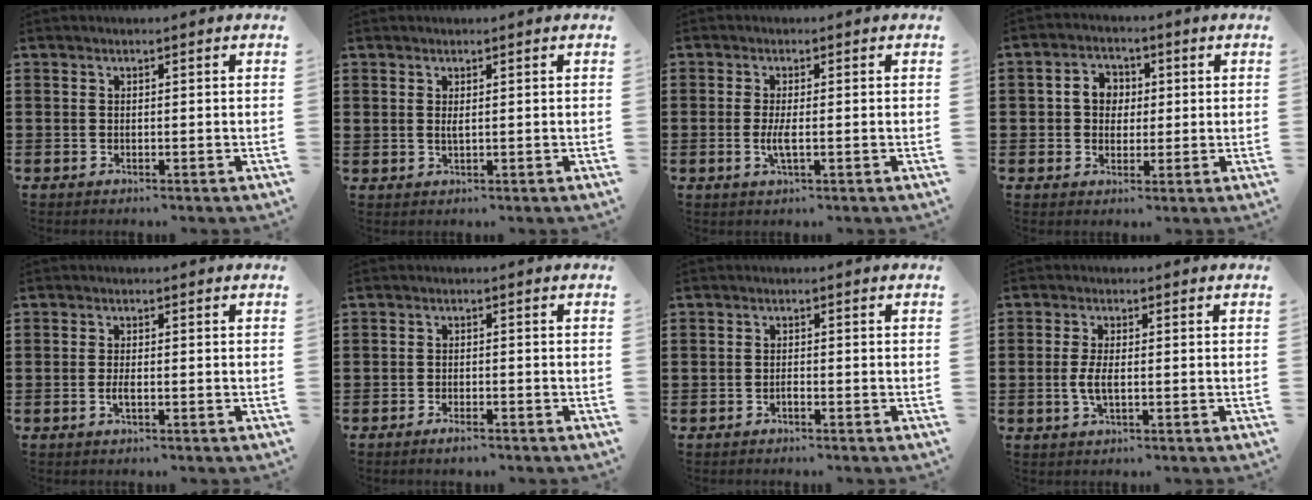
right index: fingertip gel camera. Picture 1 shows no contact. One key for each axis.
{"total": 1.0, "fx": 0.6, "fy": 0.3, "fz": 0.7, "tx": -0.016, "ty": 0.003, "tz": 0.010}
{"total": 2.8, "fx": -0.5, "fy": 0.5, "fz": 2.7, "tx": -0.056, "ty": -0.006, "tz": -0.011}
{"total": 4.5, "fx": 0.4, "fy": 3.9, "fz": 2.3, "tx": -0.058, "ty": 0.015, "tz": 0.002}
{"total": 1.6, "fx": -0.5, "fy": 0.4, "fz": 1.4, "tx": -0.034, "ty": -0.003, "tz": -0.011}
{"total": 1.5, "fx": -1.2, "fy": 0.3, "fz": 0.7, "tx": -0.016, "ty": -0.001, "tz": -0.023}
{"total": 0.8, "fx": -0.6, "fy": 0.2, "fz": 0.4, "tx": -0.010, "ty": -0.003, "tz": -0.011}
{"total": 3.4, "fx": -0.5, "fy": 1.1, "fz": 3.2, "tx": -0.071, "ty": -0.004, "tz": -0.015}